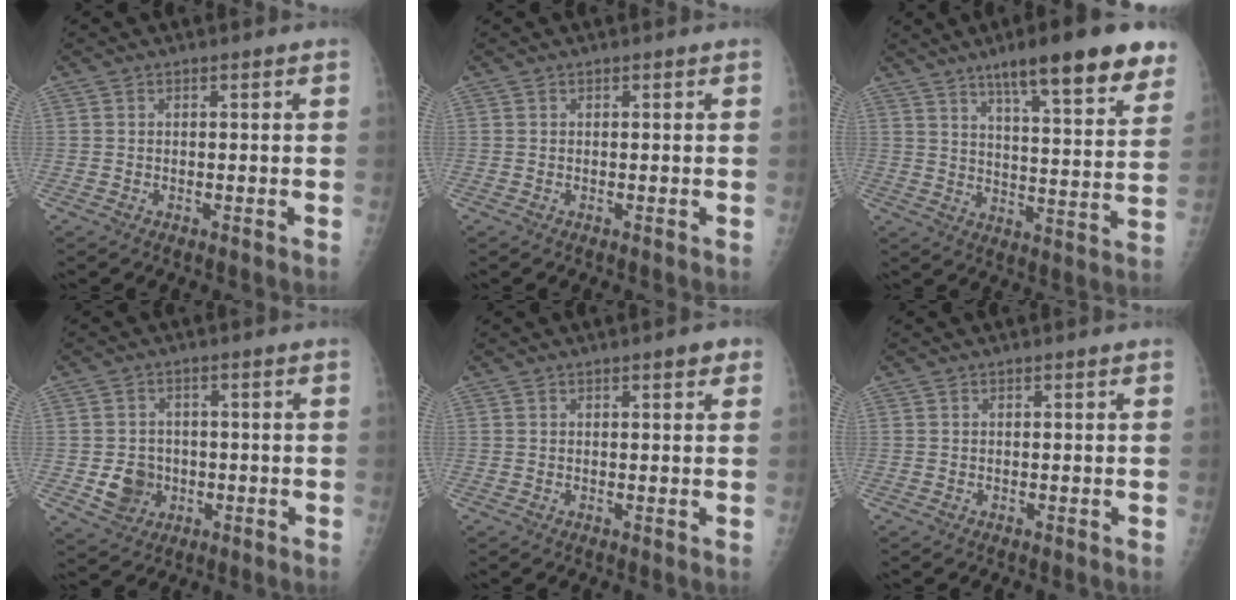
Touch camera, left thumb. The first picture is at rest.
{"total": 0.0}
{"total": 18.7, "force": [12.3, 3.7, 13.6], "torque": [-0.162, -0.050, 0.180]}
{"total": 5.9, "force": [-1.4, 5.3, 2.2], "torque": [-0.012, 0.008, -0.017]}
{"total": 2.0, "force": [1.0, 0.6, 1.5], "torque": [-0.011, 0.000, 0.011]}
{"total": 0.0}